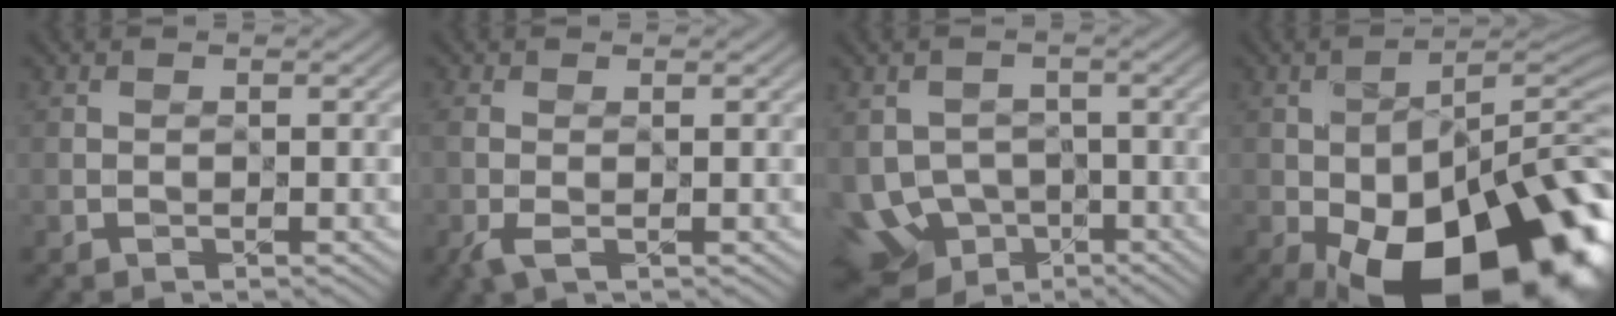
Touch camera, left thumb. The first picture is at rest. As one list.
[{"total": 2.2, "force": [-0.9, 0.7, 1.9], "torque": [-0.052, -0.007, -0.018]}, {"total": 6.9, "force": [-4.5, 4.9, 2.1], "torque": [-0.045, -0.019, -0.077]}, {"total": 22.1, "force": [-11.0, 11.1, 15.6], "torque": [-0.203, -0.056, -0.129]}]